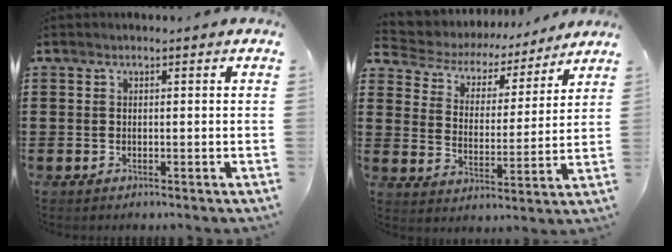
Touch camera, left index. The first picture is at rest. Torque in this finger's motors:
{"motor_torque": [2.14, 0.00, 0.21, 0.01]}